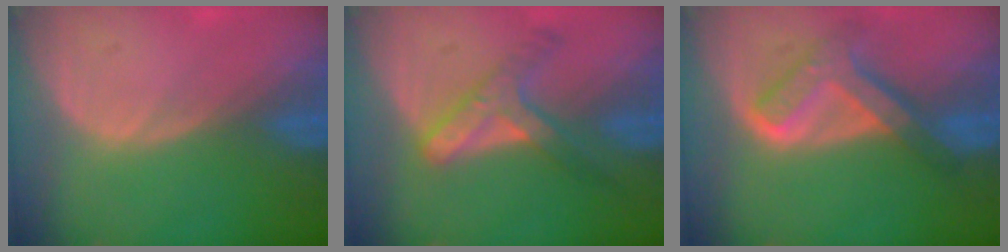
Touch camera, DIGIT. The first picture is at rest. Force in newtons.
{"total": 6.0, "press": 5.6, "slide": 2.4}
{"total": 7.7, "press": 6.5, "slide": 4.2}